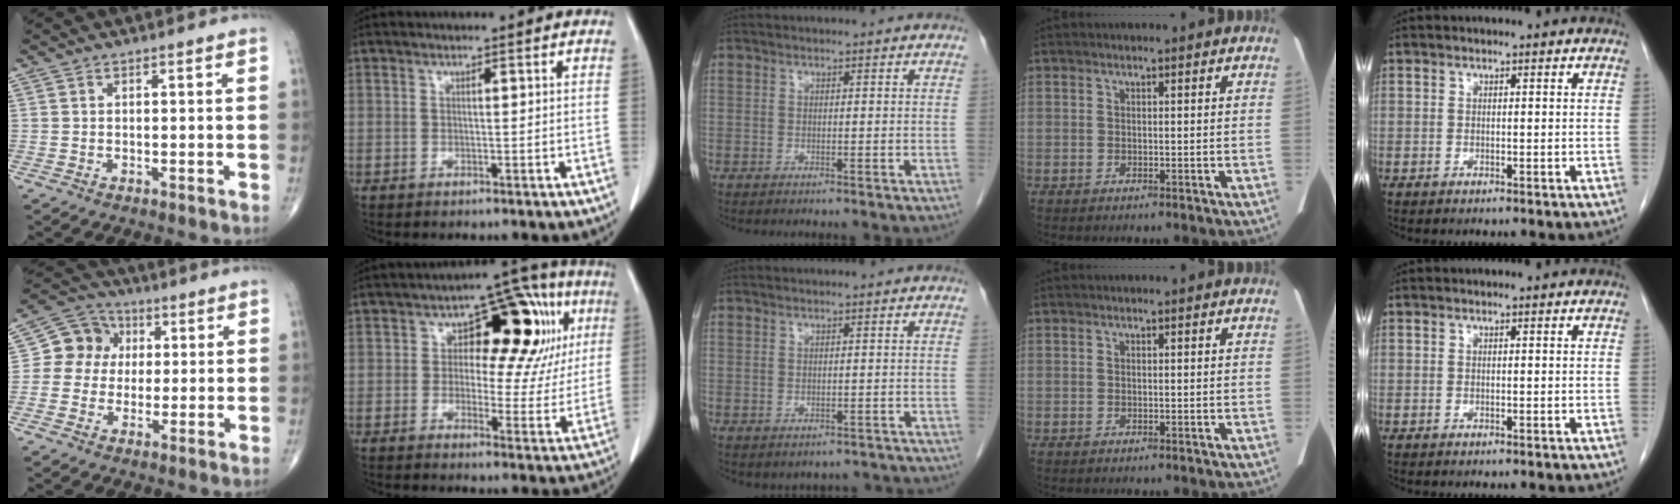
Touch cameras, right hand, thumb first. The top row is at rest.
{"thumb": {"total": 8.7, "force": [1.1, 7.8, 3.6], "torque": [-0.029, 0.012, 0.005]}, "index": {"total": 14.0, "force": [3.7, 7.3, 11.3], "torque": [-0.121, 0.043, 0.049]}, "middle": {"total": 3.1, "force": [-2.5, 1.7, 0.5], "torque": [-0.003, 0.009, -0.028]}}